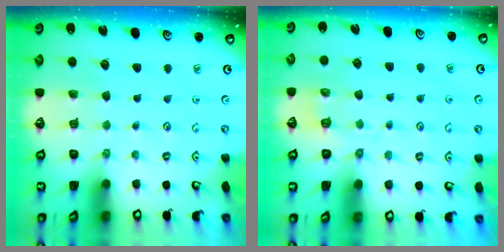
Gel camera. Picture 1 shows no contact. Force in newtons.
{"total": 2.1, "press": 1.0, "slide": 1.9}